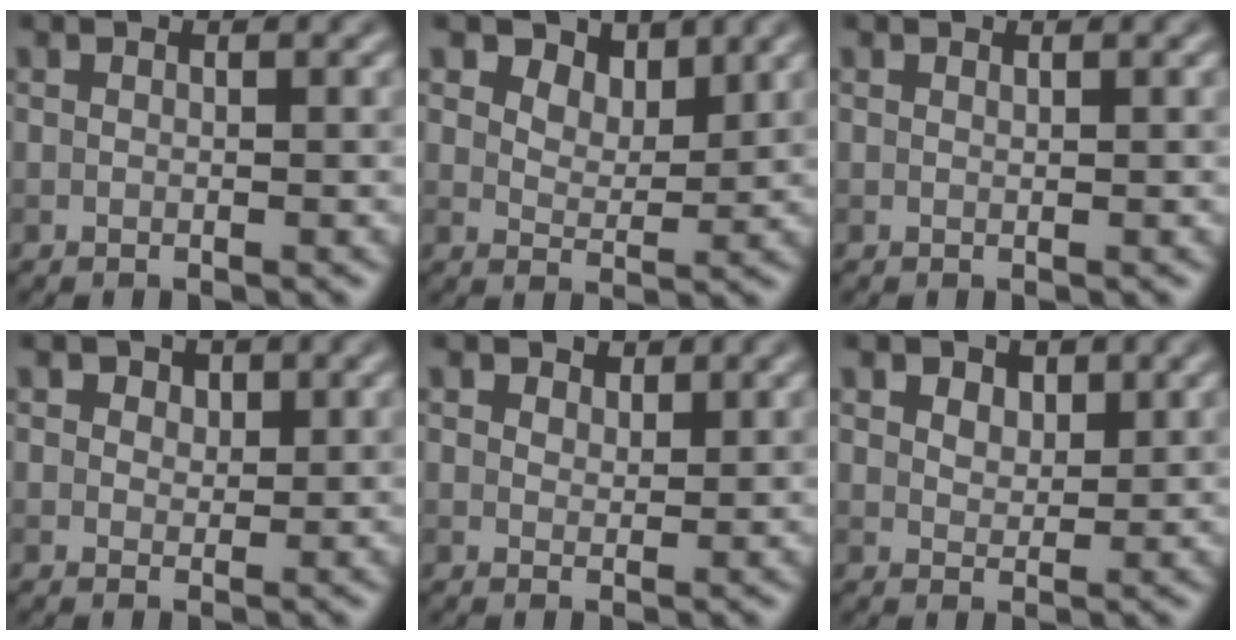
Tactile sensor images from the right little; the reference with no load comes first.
{"total": 5.4, "force": [4.0, 2.9, 2.2], "torque": [-0.059, -0.010, 0.069]}
{"total": 0.0}
{"total": 2.4, "force": [1.4, 1.6, 1.1], "torque": [-0.016, 0.000, 0.012]}
{"total": 2.2, "force": [1.6, 1.3, 0.7], "torque": [-0.017, -0.004, 0.020]}
{"total": 3.5, "force": [2.2, 2.1, 1.7], "torque": [-0.036, 0.008, 0.024]}